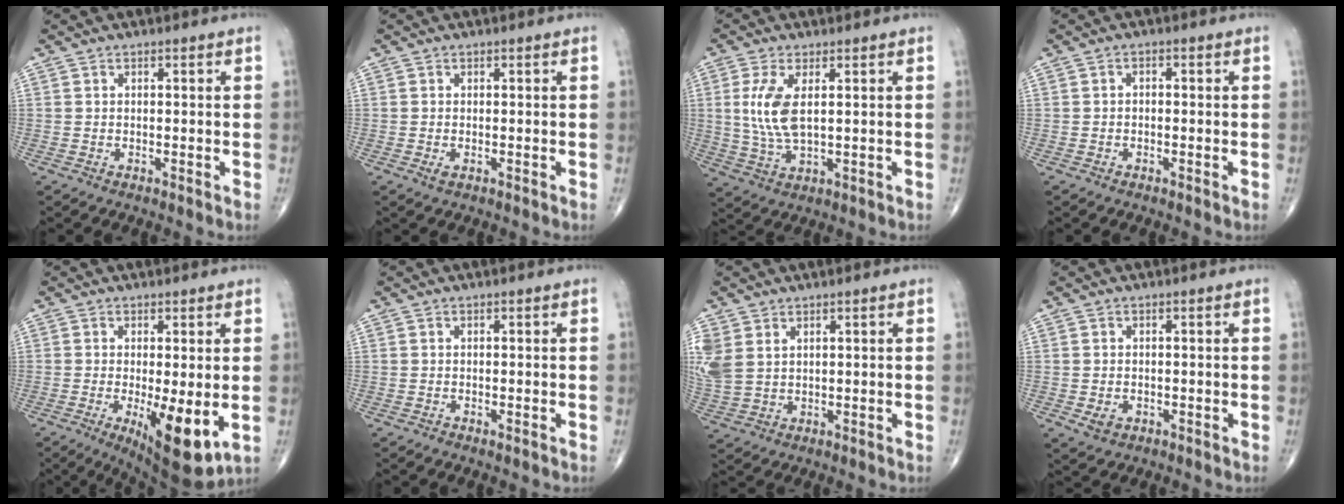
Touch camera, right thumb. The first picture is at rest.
{"total": 0.9, "force": [-0.3, 0.5, 0.7], "torque": [-0.012, -0.002, -0.004]}
{"total": 8.3, "force": [1.5, 3.6, 7.4], "torque": [-0.167, -0.009, 0.037]}
{"total": 1.0, "force": [-0.2, 0.7, 0.7], "torque": [-0.008, 0.006, -0.006]}
{"total": 11.4, "force": [-2.4, 3.4, 10.6], "torque": [-0.156, -0.027, -0.027]}
{"total": 0.6, "force": [-0.4, 0.2, 0.4], "torque": [-0.008, -0.001, -0.006]}
{"total": 7.1, "force": [2.5, 4.9, 4.4], "torque": [-0.116, 0.000, 0.064]}
{"total": 2.5, "force": [-0.5, 1.9, 1.5], "torque": [-0.019, -0.002, 0.000]}